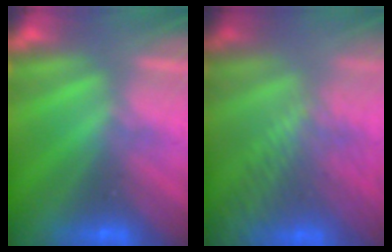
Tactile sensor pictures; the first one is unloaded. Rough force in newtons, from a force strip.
{"total": 9.6}